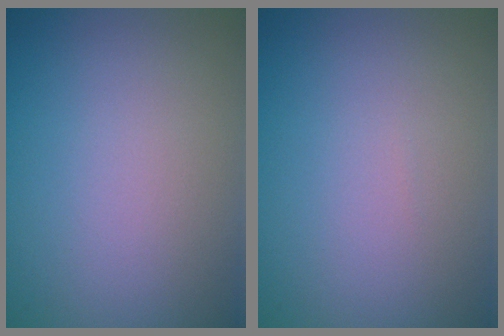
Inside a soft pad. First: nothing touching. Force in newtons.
{"total": 0.0}